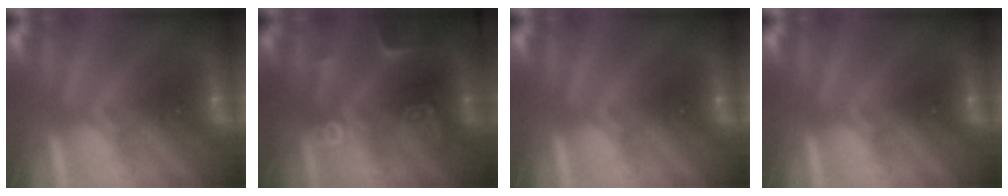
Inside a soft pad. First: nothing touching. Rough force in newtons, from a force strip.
{"total": 2.5}
{"total": 0.0}
{"total": 0.0}